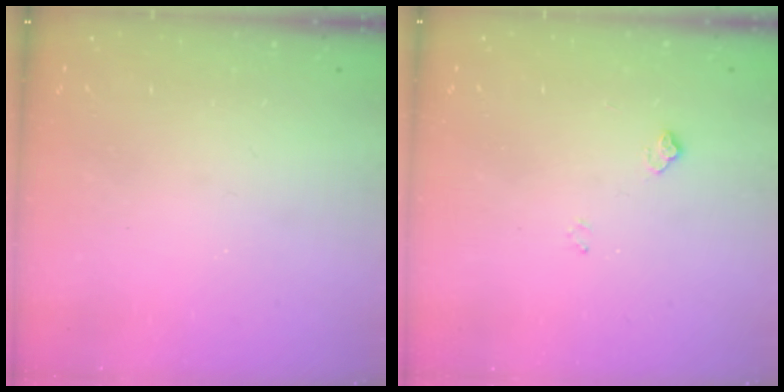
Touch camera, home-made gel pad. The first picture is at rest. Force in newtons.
{"total": 4.9, "press": 4.8, "slide": 0.6}